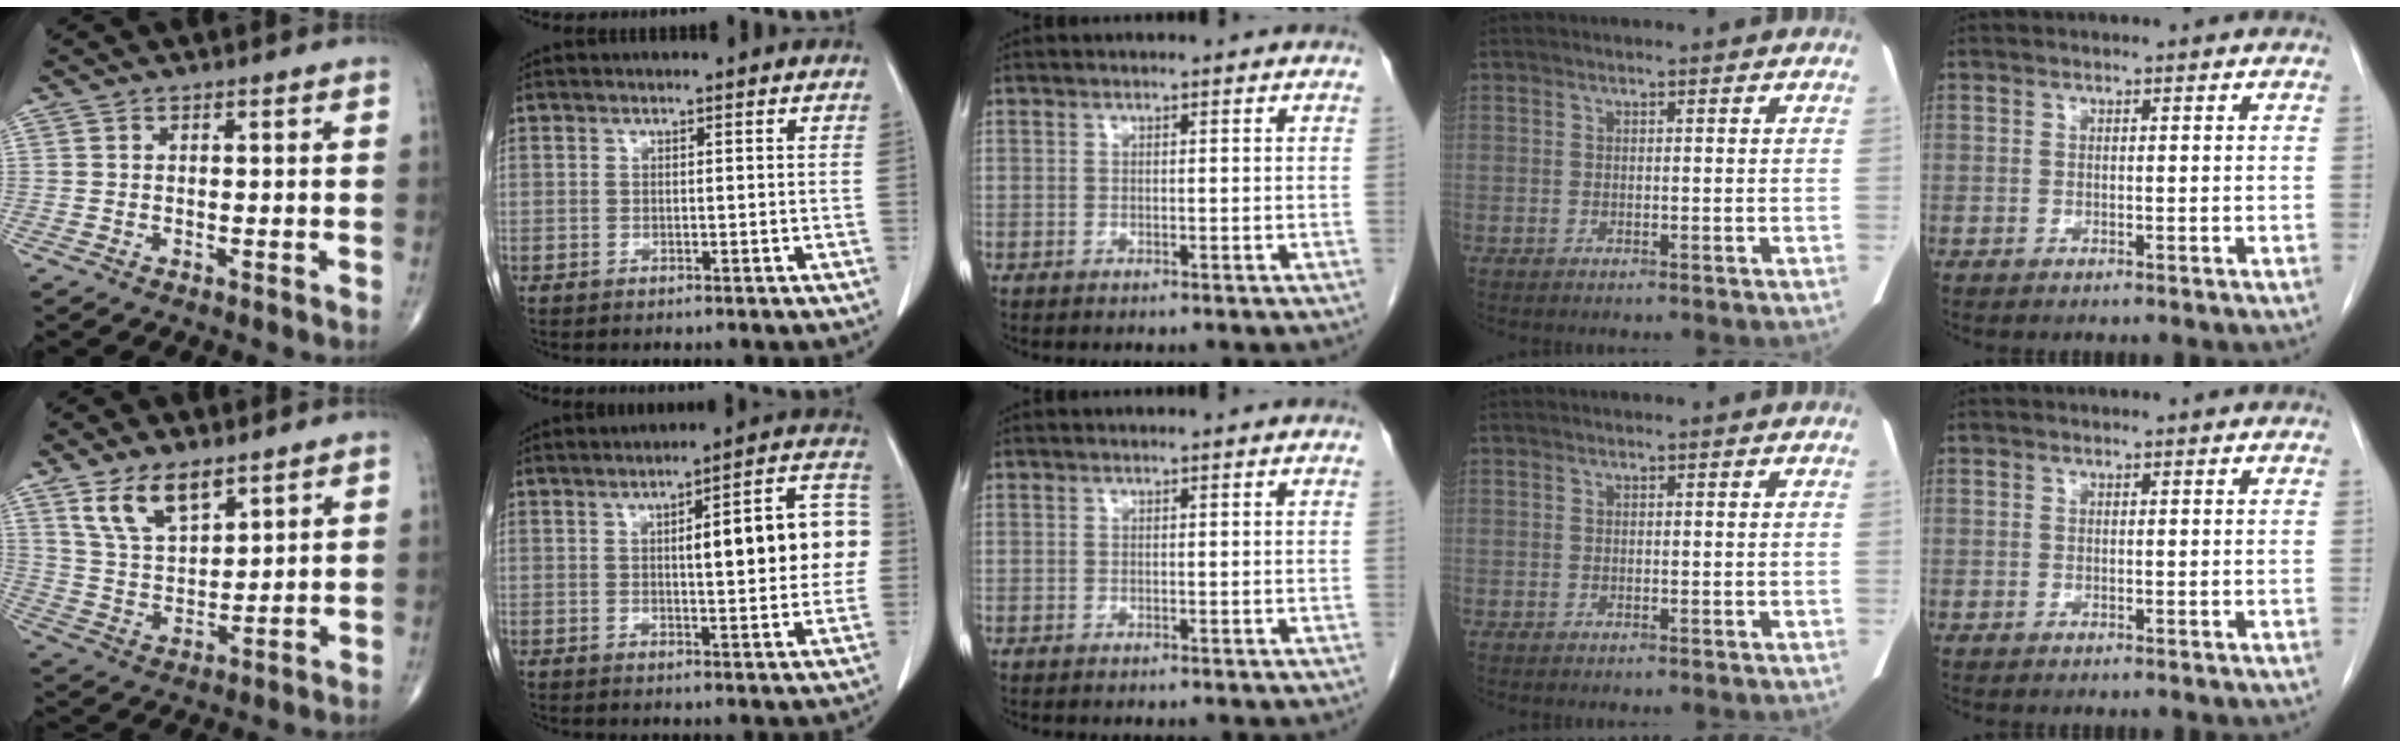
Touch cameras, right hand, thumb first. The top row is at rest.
{"thumb": {"total": 10.0, "force": [6.3, 4.6, 6.2], "torque": [-0.102, -0.033, 0.130]}, "index": {"total": 12.8, "force": [1.2, 2.9, 12.4], "torque": [-0.152, 0.034, 0.014]}}